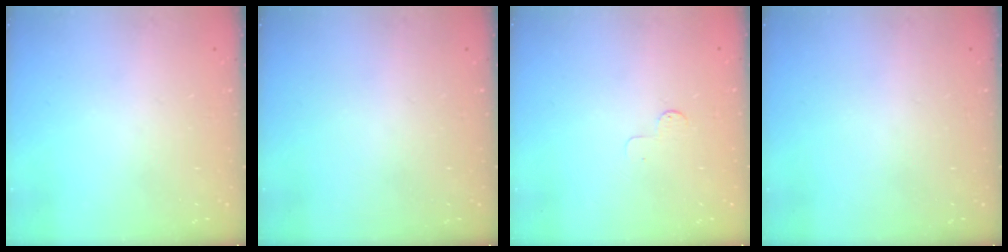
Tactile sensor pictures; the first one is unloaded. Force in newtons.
{"total": 0.0}
{"total": 2.6, "press": 2.6, "slide": 0.3}
{"total": 0.0}